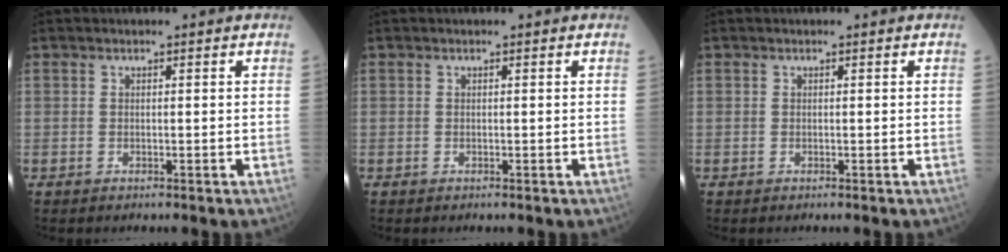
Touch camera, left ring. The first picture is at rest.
{"total": 0.0}
{"total": 0.0}